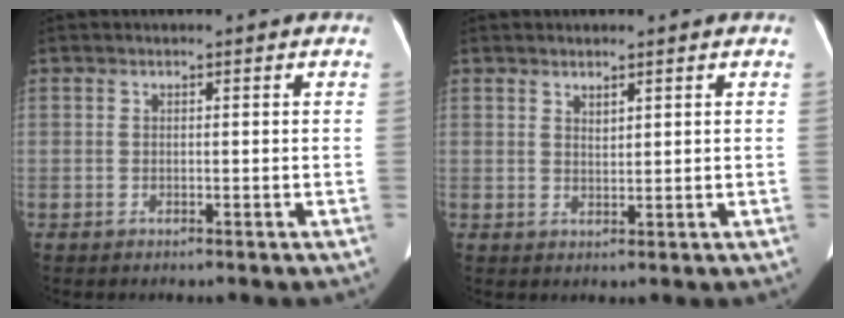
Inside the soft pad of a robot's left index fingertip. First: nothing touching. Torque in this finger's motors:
{"motor_torque": [-0.25, -0.11, -0.08, -0.01]}